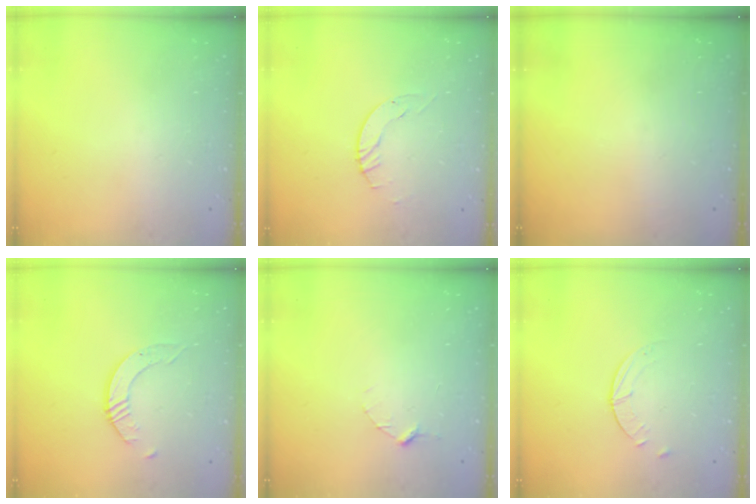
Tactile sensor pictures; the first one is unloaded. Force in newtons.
{"total": 2.9, "press": 2.9, "slide": 0.4}
{"total": 0.0}
{"total": 3.0, "press": 3.0, "slide": 0.2}
{"total": 2.9, "press": 2.9, "slide": 0.3}
{"total": 0.9, "press": 0.9, "slide": 0.1}